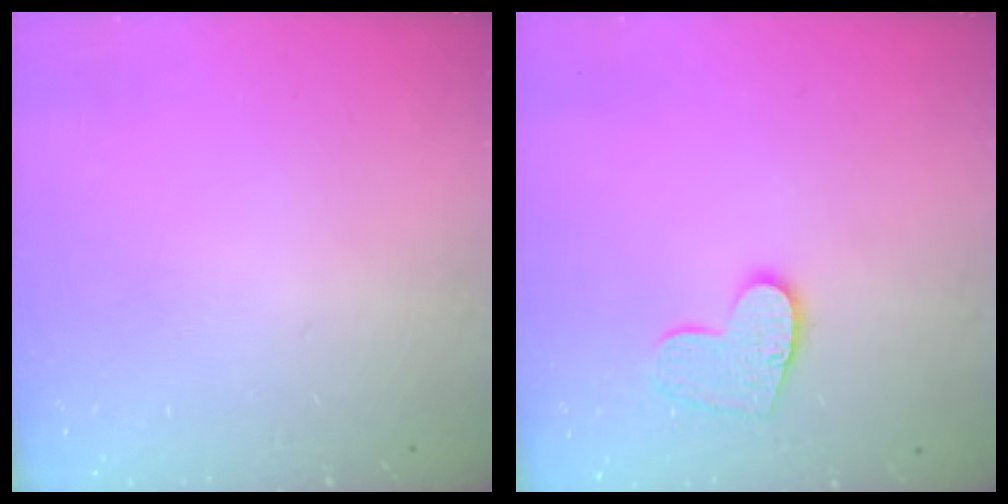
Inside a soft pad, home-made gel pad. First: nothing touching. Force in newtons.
{"total": 10.4, "press": 10.4, "slide": 0.7}